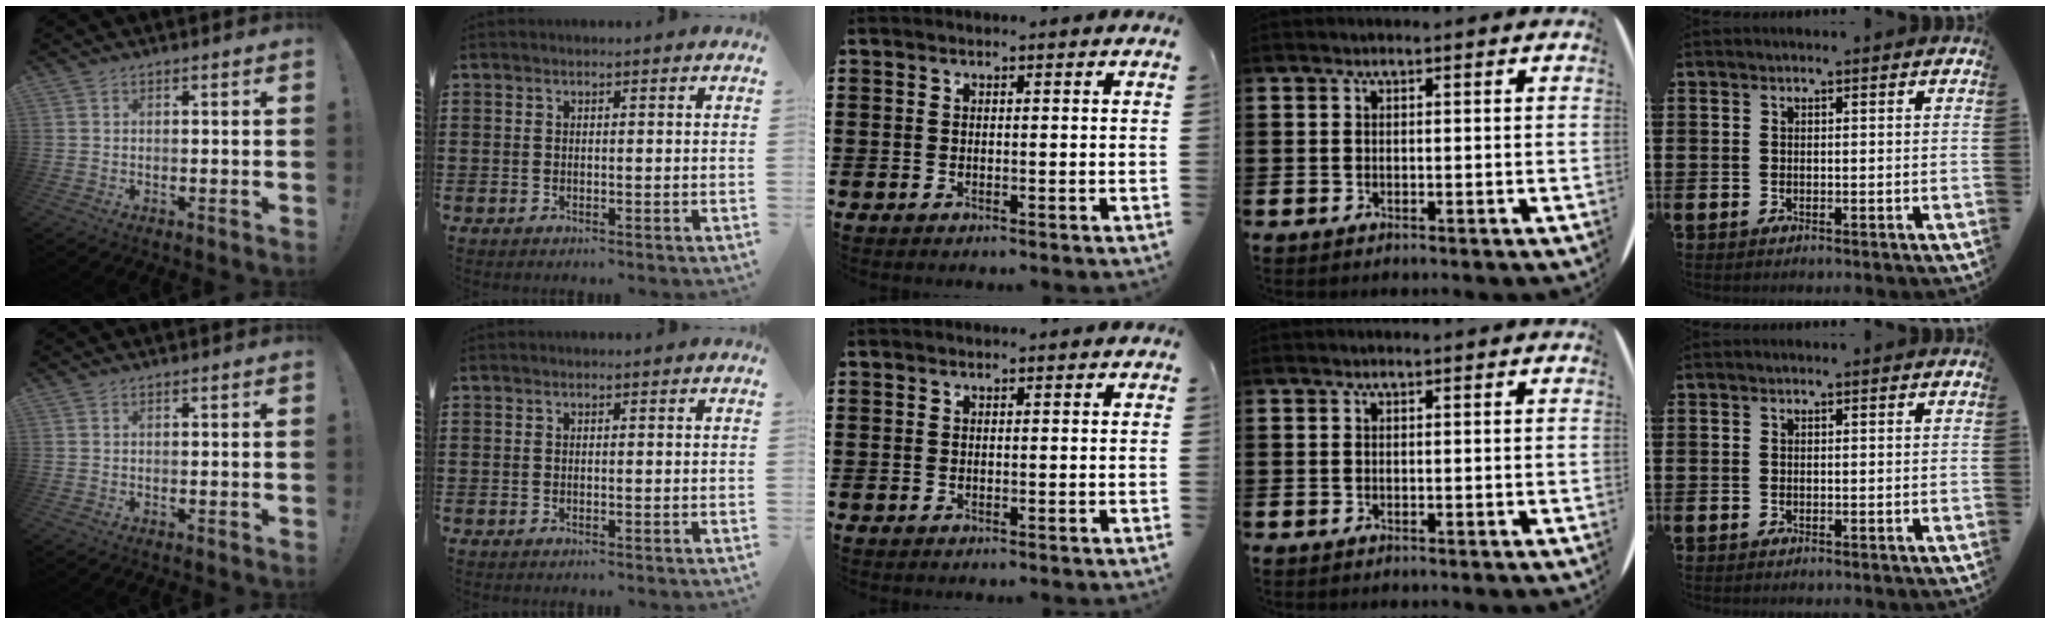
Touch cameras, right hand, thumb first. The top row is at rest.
{}